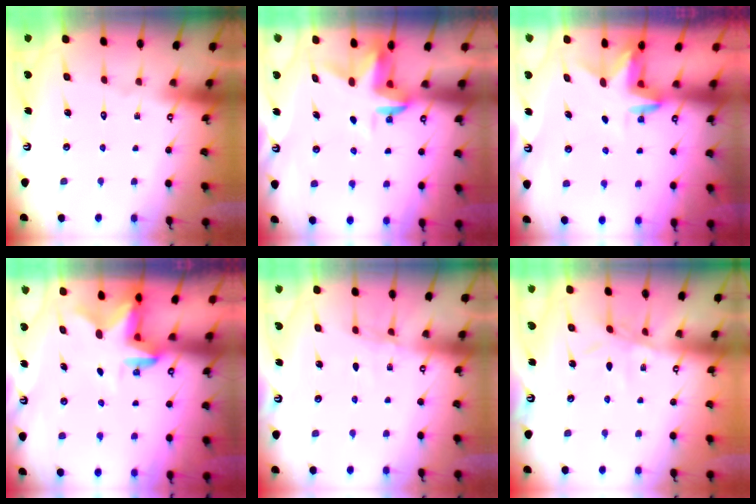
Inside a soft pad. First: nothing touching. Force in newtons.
{"total": 3.1, "press": 3.1, "slide": 0.4}
{"total": 2.7, "press": 2.7, "slide": 0.1}
{"total": 2.4, "press": 2.4, "slide": 0.4}
{"total": 5.9, "press": 5.9, "slide": 0.6}
{"total": 4.8, "press": 4.7, "slide": 0.6}